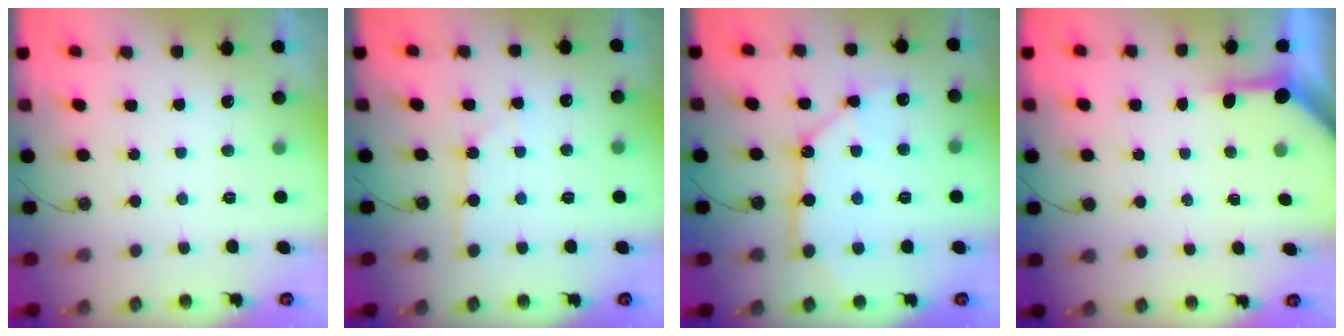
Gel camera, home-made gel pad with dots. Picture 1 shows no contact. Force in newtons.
{"total": 1.4, "press": 1.4, "slide": 0.2}
{"total": 10.8, "press": 10.7, "slide": 1.4}
{"total": 3.4, "press": 3.4, "slide": 0.4}